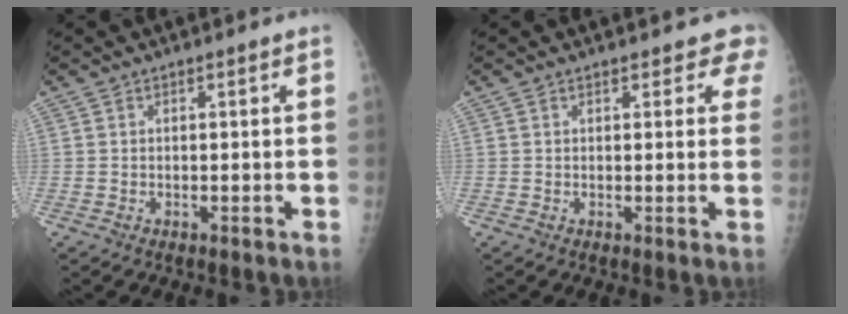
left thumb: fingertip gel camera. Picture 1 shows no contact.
{"total": 3.7, "force": [3.2, 1.6, 0.6], "torque": [0.030, -0.012, 0.017]}